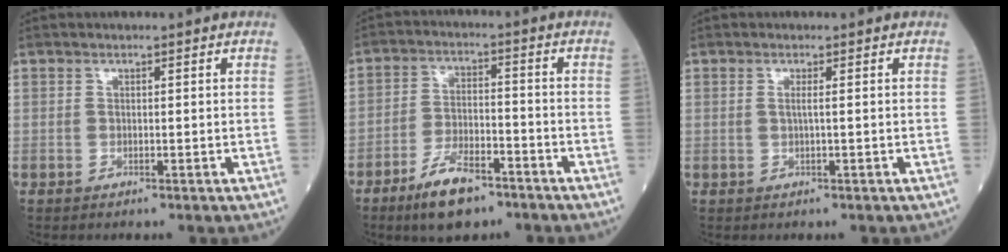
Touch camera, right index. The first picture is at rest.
{"total": 8.8, "force": [-6.0, 3.0, 5.6], "torque": [-0.111, -0.004, -0.108]}
{"total": 0.9, "force": [0.1, -0.1, 0.9], "torque": [-0.020, 0.001, -0.001]}